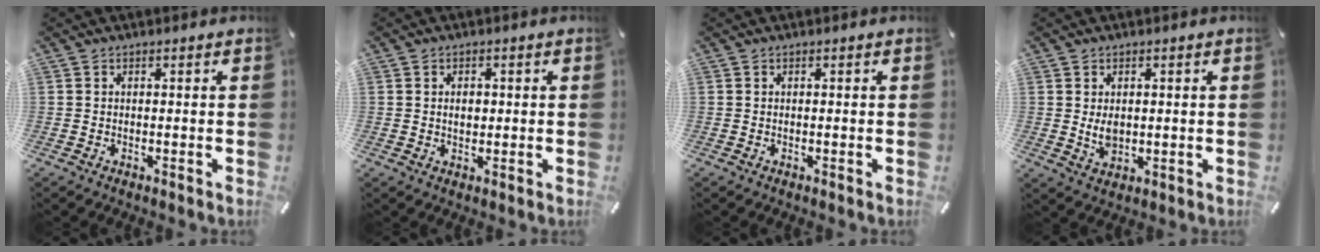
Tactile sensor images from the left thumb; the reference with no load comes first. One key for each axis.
{"total": 2.6, "fx": 0.3, "fy": 1.8, "fz": 1.8, "tx": -0.024, "ty": 0.000, "tz": 0.001}
{"total": 0.0}
{"total": 3.9, "fx": 0.4, "fy": 2.8, "fz": 2.7, "tx": -0.063, "ty": -0.005, "tz": 0.002}